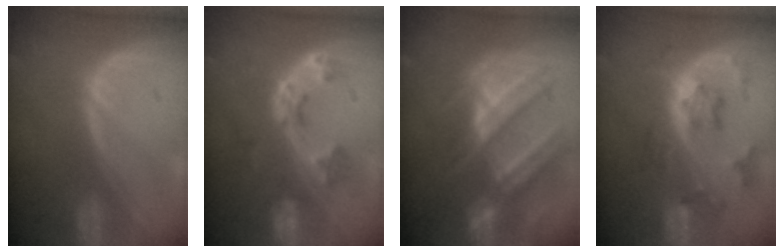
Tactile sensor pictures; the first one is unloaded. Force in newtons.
{"total": 6.1, "press": 5.5, "slide": 2.7}
{"total": 10.4, "press": 9.6, "slide": 4.0}
{"total": 7.4, "press": 6.6, "slide": 3.4}